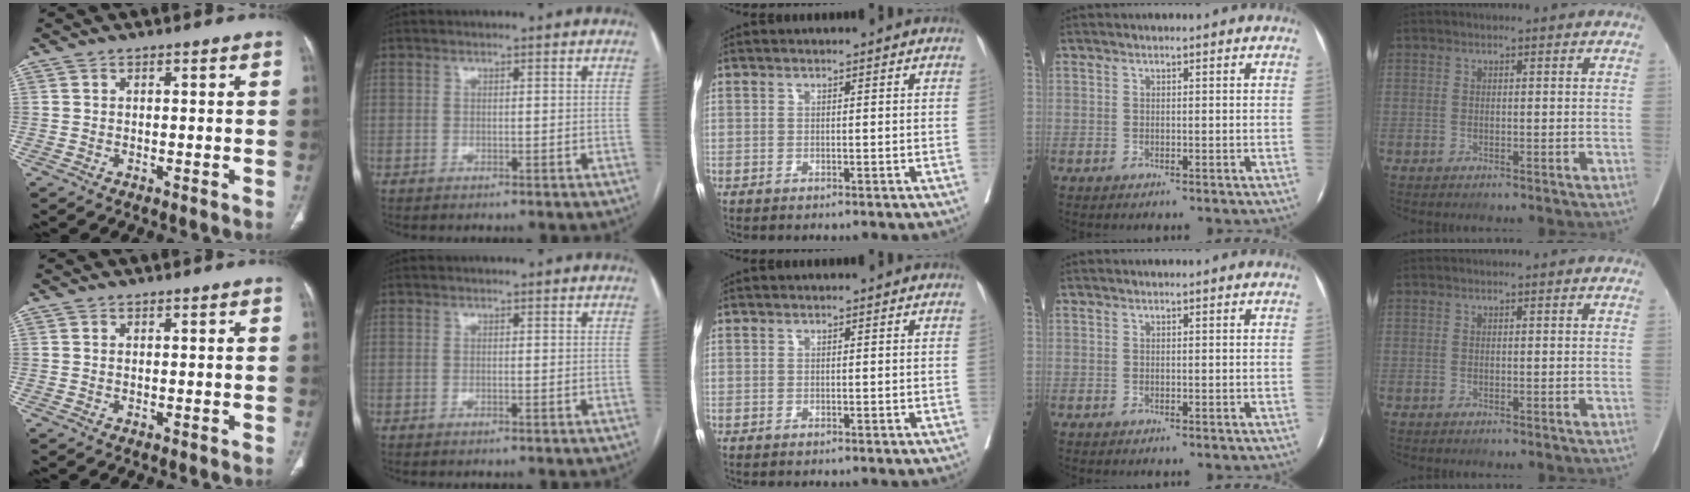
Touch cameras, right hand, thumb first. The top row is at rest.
{}